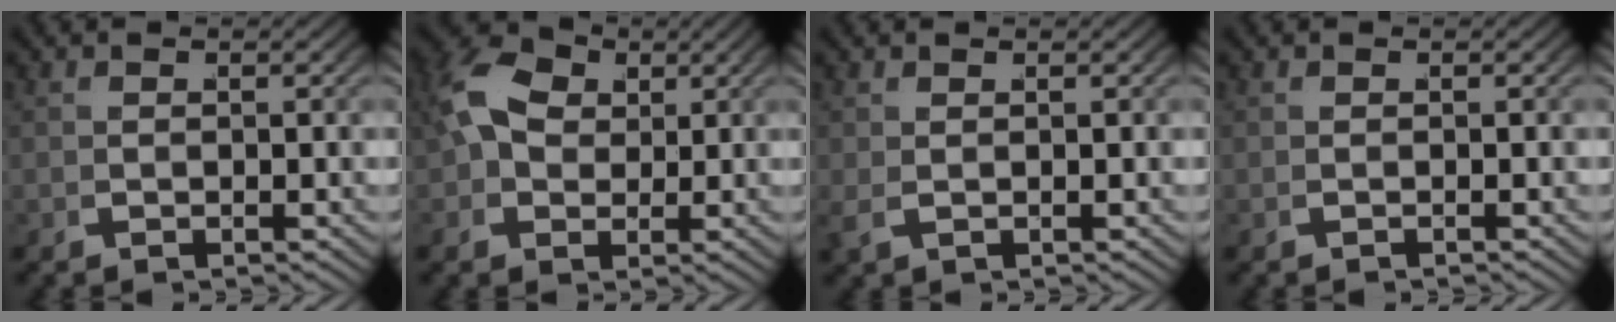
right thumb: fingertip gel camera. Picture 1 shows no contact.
{"total": 7.8, "force": [1.7, 5.9, 4.8], "torque": [-0.118, -0.005, 0.023]}
{"total": 0.5, "force": [0.3, -0.5, 0.0], "torque": [0.002, 0.007, 0.004]}
{"total": 0.7, "force": [-0.2, -0.5, -0.4], "torque": [0.006, 0.003, -0.005]}